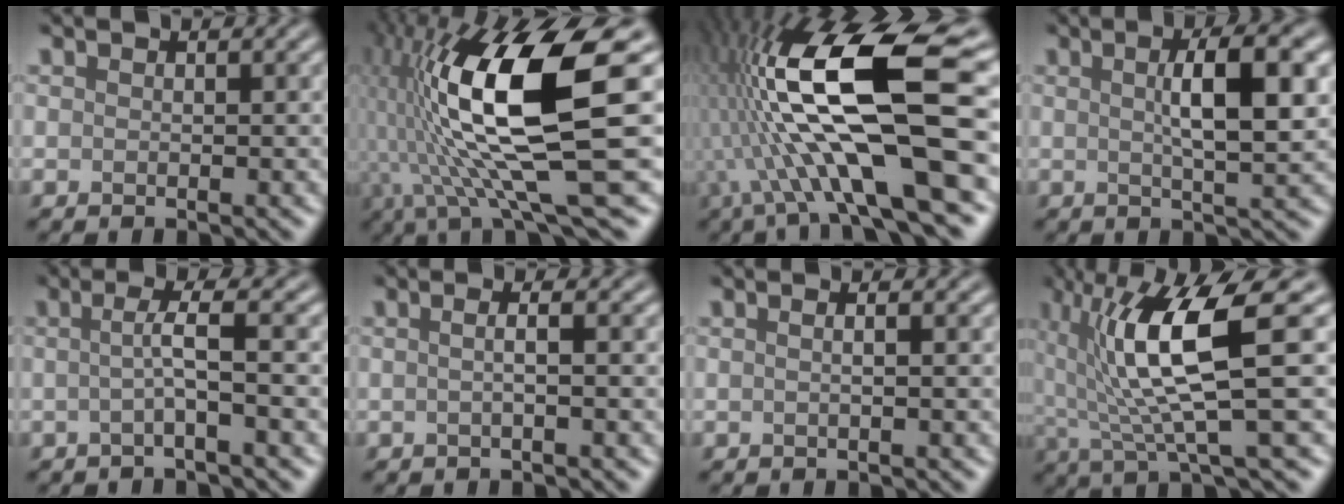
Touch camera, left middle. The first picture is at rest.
{"total": 16.2, "force": [1.8, 5.1, 15.3], "torque": [-0.304, -0.012, 0.041]}
{"total": 15.9, "force": [-0.7, 4.9, 15.1], "torque": [-0.286, 0.021, -0.016]}
{"total": 6.5, "force": [1.2, 1.5, 6.2], "torque": [-0.088, 0.012, 0.017]}
{"total": 3.0, "force": [-0.2, 0.4, 3.0], "torque": [-0.051, -0.003, -0.012]}
{"total": 2.6, "force": [0.3, 1.2, 2.3], "torque": [-0.014, 0.004, -0.022]}
{"total": 2.2, "force": [0.5, 1.1, 1.8], "torque": [-0.005, 0.004, -0.022]}
{"total": 9.3, "force": [1.6, 1.9, 8.9], "torque": [-0.153, -0.005, 0.031]}